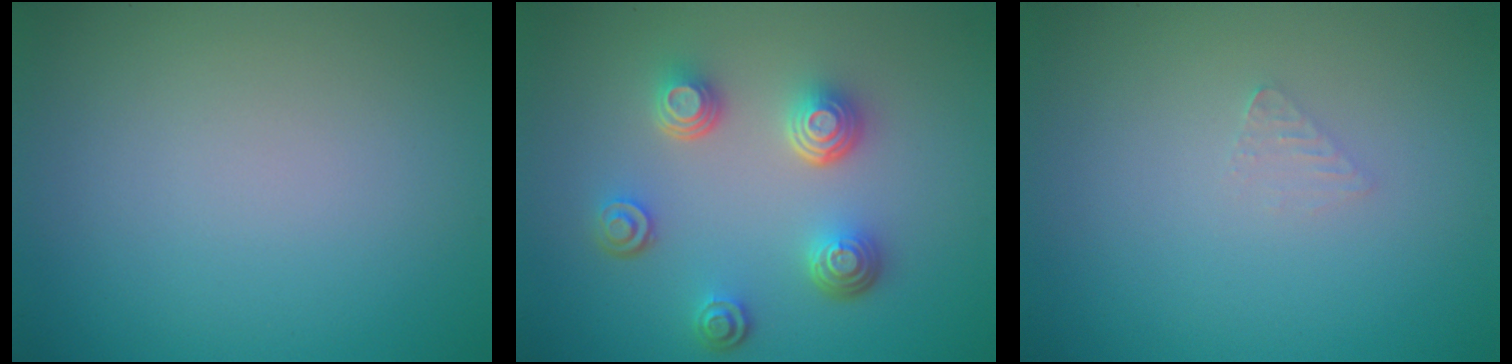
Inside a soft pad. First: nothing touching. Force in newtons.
{"total": 4.6, "press": 3.5, "slide": 2.9}
{"total": 0.8, "press": 0.8, "slide": 0.1}